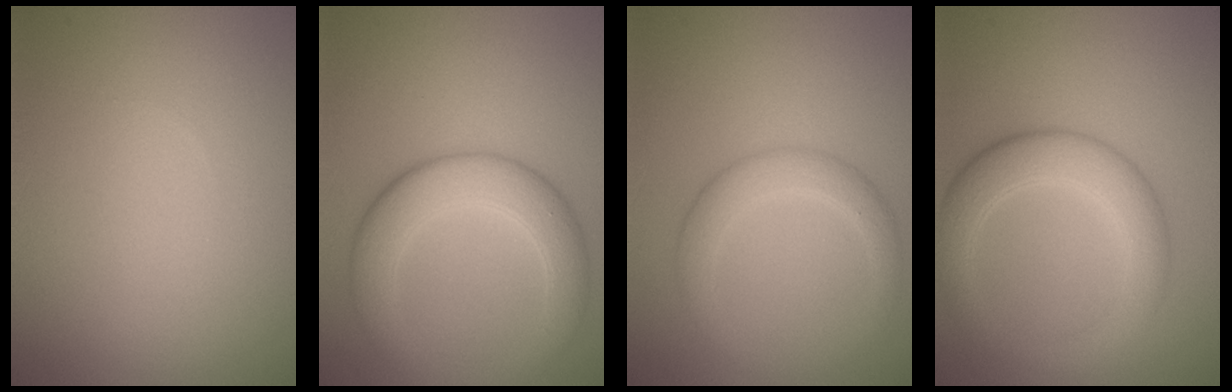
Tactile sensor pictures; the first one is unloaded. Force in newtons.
{"total": 5.6, "press": 5.6, "slide": 0.3}
{"total": 2.8, "press": 2.8, "slide": 0.1}
{"total": 4.9, "press": 4.9, "slide": 0.1}